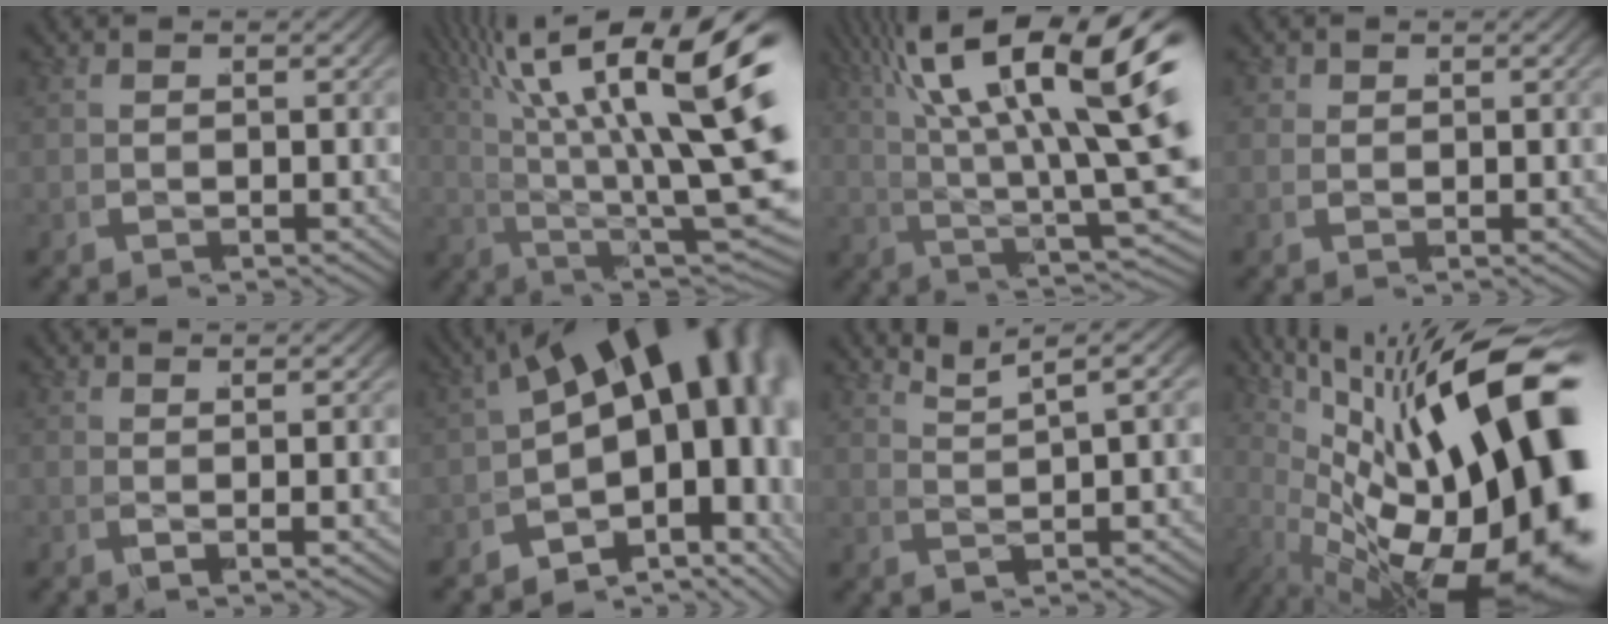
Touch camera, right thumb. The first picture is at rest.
{"total": 13.0, "force": [1.3, 6.4, 11.2], "torque": [-0.180, -0.029, 0.026]}
{"total": 12.2, "force": [2.1, 5.2, 10.8], "torque": [-0.164, -0.012, 0.035]}
{"total": 0.6, "force": [0.4, 0.2, -0.4], "torque": [0.006, -0.002, 0.007]}
{"total": 1.5, "force": [0.9, -0.2, 1.2], "torque": [-0.017, 0.003, 0.011]}
{"total": 18.6, "force": [0.5, 11.4, 14.7], "torque": [-0.215, -0.012, -0.012]}
{"total": 4.1, "force": [3.1, 0.9, 2.6], "torque": [-0.023, 0.017, 0.046]}
{"total": 22.0, "force": [-2.9, 12.6, 17.8], "torque": [-0.296, -0.062, -0.012]}